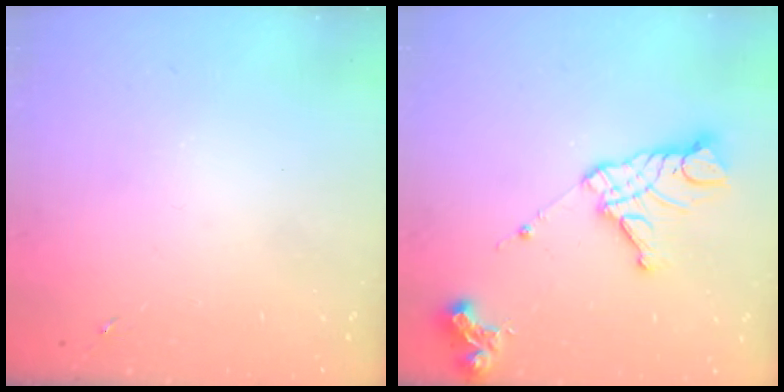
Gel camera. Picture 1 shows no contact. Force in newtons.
{"total": 14.9, "press": 14.8, "slide": 1.6}